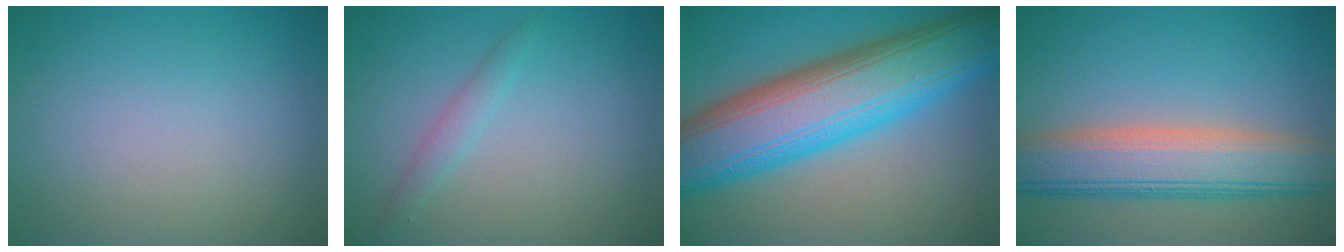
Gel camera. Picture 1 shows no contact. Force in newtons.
{"total": 1.4, "press": 1.4, "slide": 0.0}
{"total": 13.4, "press": 13.4, "slide": 0.2}
{"total": 7.9, "press": 7.9, "slide": 0.4}